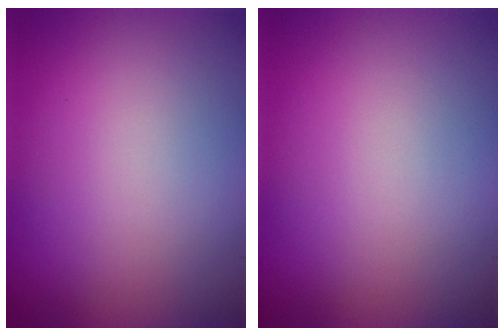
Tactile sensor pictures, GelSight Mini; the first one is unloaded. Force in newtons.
{"total": 0.0}